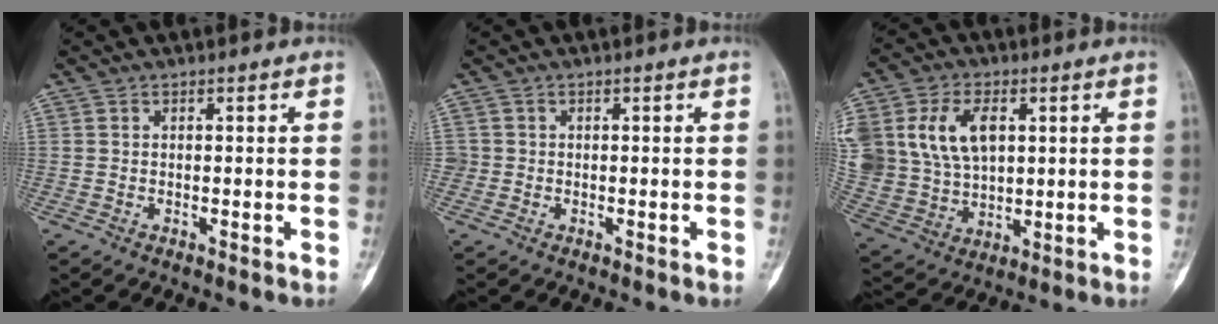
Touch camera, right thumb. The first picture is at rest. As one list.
[{"total": 1.2, "force": [-0.2, 1.1, 0.0], "torque": [0.007, 0.006, -0.006]}, {"total": 17.5, "force": [4.8, 12.2, 11.6], "torque": [-0.242, 0.000, 0.104]}]